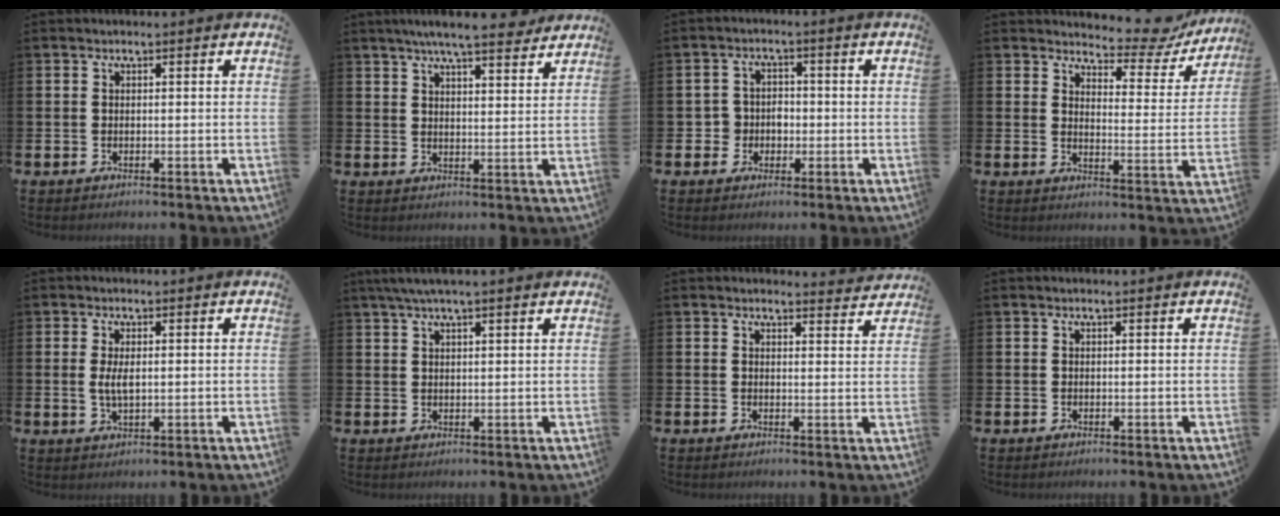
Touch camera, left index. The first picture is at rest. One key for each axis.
{"total": 6.7, "fx": 6.2, "fy": 0.5, "fz": 2.6, "tx": -0.042, "ty": -0.030, "tz": 0.105}
{"total": 3.3, "fx": -0.9, "fy": 3.1, "fz": 0.6, "tx": -0.022, "ty": 0.007, "tz": -0.024}
{"total": 5.6, "fx": 5.1, "fy": 1.9, "fz": 1.3, "tx": -0.024, "ty": -0.044, "tz": 0.080}
{"total": 2.9, "fx": 0.4, "fy": 1.1, "fz": 2.6, "tx": -0.049, "ty": 0.002, "tz": 0.004}
{"total": 3.5, "fx": 2.8, "fy": 0.3, "fz": 2.1, "tx": -0.043, "ty": 0.000, "tz": 0.050}
{"total": 2.5, "fx": 2.5, "fy": 0.4, "fz": 0.0, "tx": 0.019, "ty": -0.022, "tz": 0.040}
{"total": 0.0}